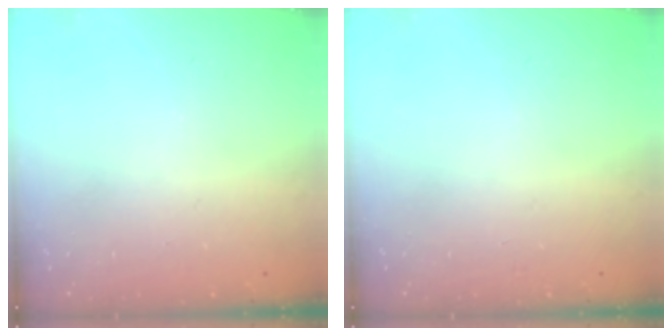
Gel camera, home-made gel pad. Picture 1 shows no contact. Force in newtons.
{"total": 0.0}